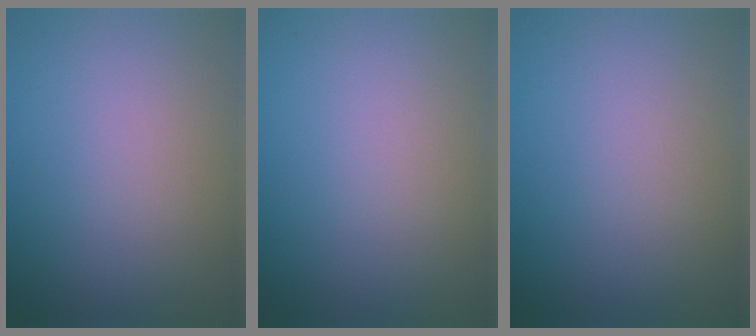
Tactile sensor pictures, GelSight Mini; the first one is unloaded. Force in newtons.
{"total": 0.0}
{"total": 0.0}